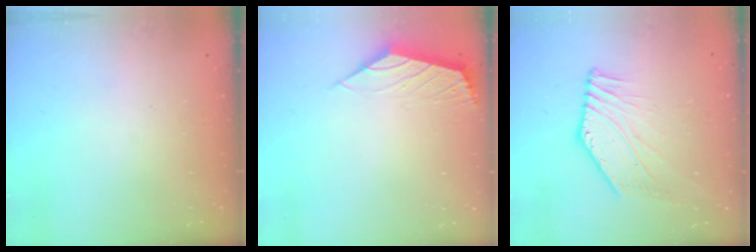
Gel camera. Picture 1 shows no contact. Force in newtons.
{"total": 2.1, "press": 2.0, "slide": 0.7}
{"total": 2.6, "press": 2.5, "slide": 0.9}